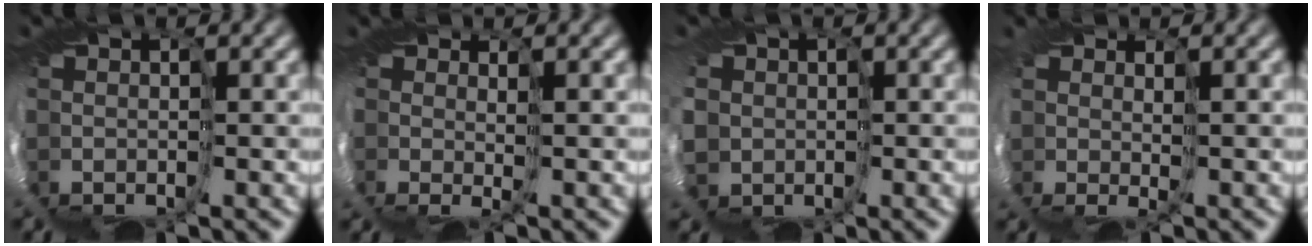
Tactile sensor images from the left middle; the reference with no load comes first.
{"total": 1.1, "force": [0.5, 0.0, 1.0], "torque": [-0.028, 0.000, 0.005]}
{"total": 8.9, "force": [-0.5, 8.1, 3.7], "torque": [-0.134, -0.021, -0.040]}
{"total": 0.8, "force": [0.8, -0.1, 0.1], "torque": [-0.011, 0.000, 0.013]}